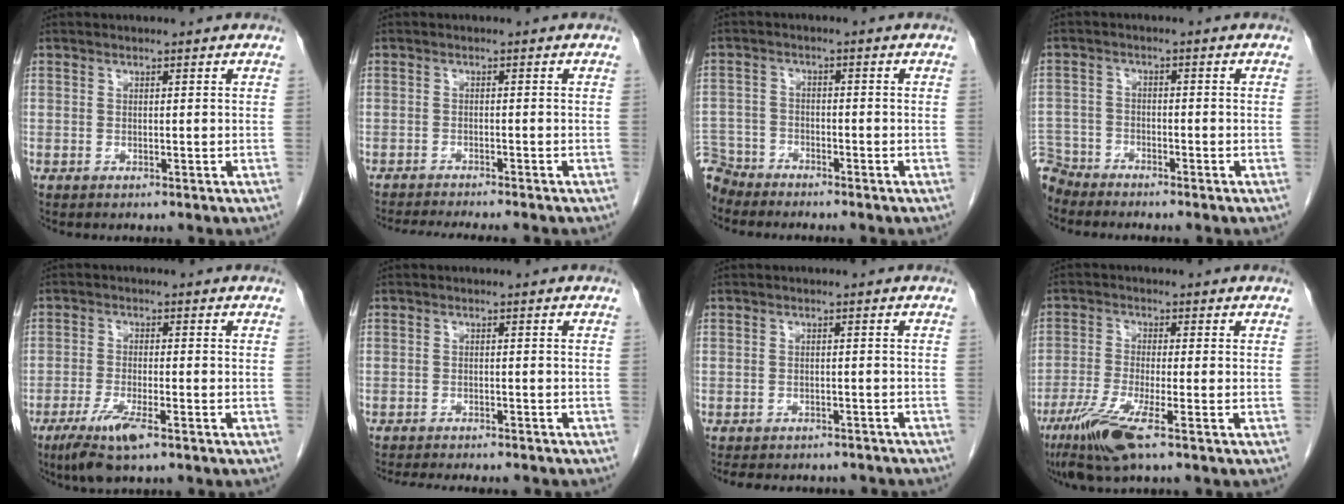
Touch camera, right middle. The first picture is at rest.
{"total": 9.1, "force": [-8.3, 0.4, 3.8], "torque": [-0.045, -0.016, -0.119]}
{"total": 6.1, "force": [-5.7, 2.1, -0.3], "torque": [0.005, -0.004, -0.112]}
{"total": 5.6, "force": [-5.3, 1.7, -0.4], "torque": [0.011, -0.005, -0.105]}
{"total": 6.3, "force": [-3.9, 0.7, 4.9], "torque": [-0.103, -0.016, -0.070]}
{"total": 11.0, "force": [-10.1, 2.0, 4.1], "torque": [-0.061, -0.009, -0.129]}
{"total": 12.0, "force": [-10.6, 4.0, 3.9], "torque": [-0.074, 0.005, -0.119]}
{"total": 7.9, "force": [-4.5, 0.1, 6.5], "torque": [-0.134, -0.023, -0.087]}